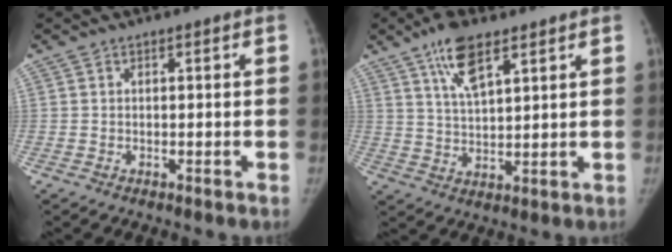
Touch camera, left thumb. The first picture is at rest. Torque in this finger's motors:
{"motor_torque": [0.54, -0.65, 1.58, -1.03, 0.35]}